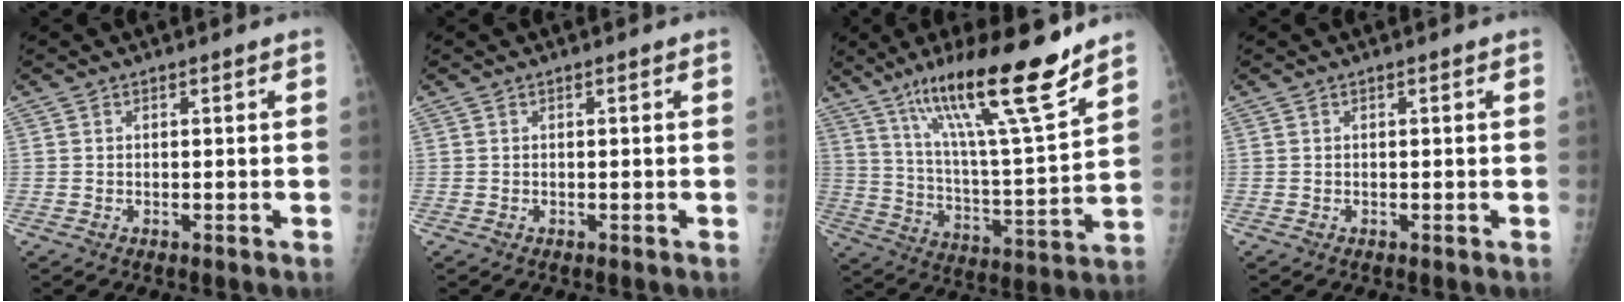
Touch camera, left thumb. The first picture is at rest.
{"total": 0.0}
{"total": 20.8, "force": [14.6, 1.9, 14.8], "torque": [-0.224, -0.072, 0.249]}
{"total": 0.0}